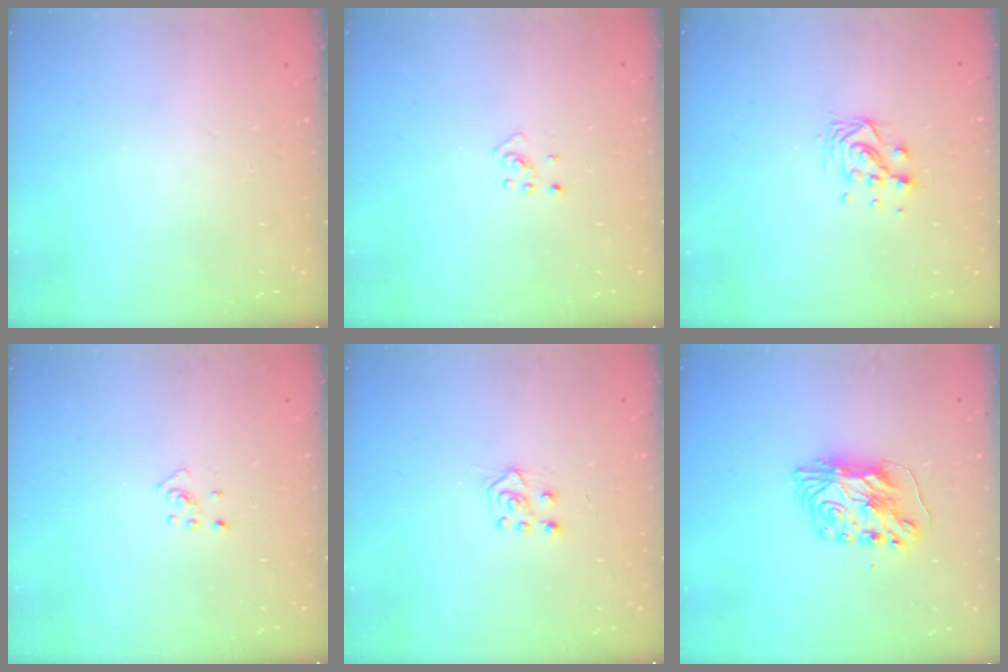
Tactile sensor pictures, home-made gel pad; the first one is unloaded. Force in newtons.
{"total": 2.7, "press": 2.6, "slide": 0.6}
{"total": 7.9, "press": 7.9, "slide": 0.5}
{"total": 2.7, "press": 2.6, "slide": 0.6}
{"total": 6.1, "press": 6.1, "slide": 0.5}
{"total": 7.7, "press": 7.7, "slide": 0.8}